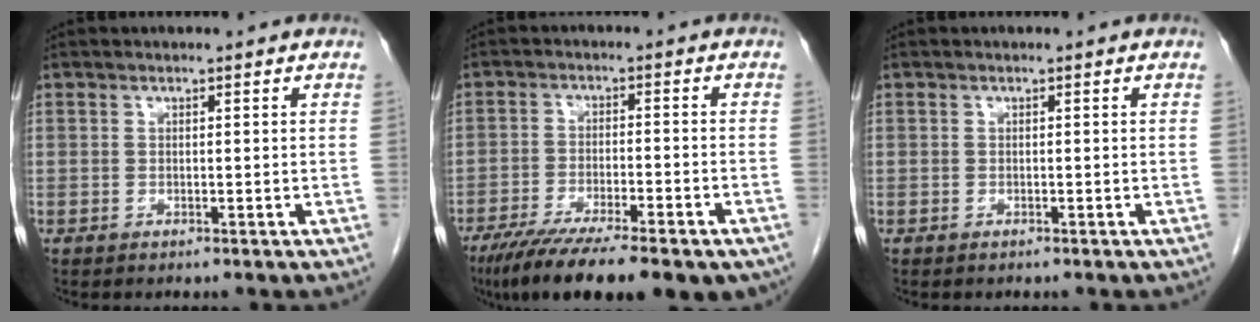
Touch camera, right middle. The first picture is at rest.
{"total": 19.1, "force": [-13.7, 4.5, 12.6], "torque": [-0.172, -0.027, -0.203]}
{"total": 0.0}